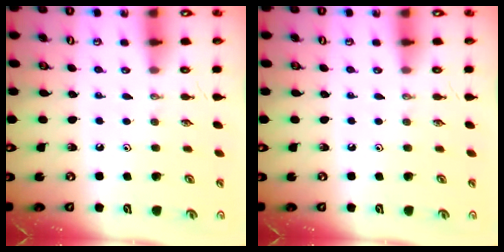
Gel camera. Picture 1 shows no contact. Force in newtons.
{"total": 0.0}